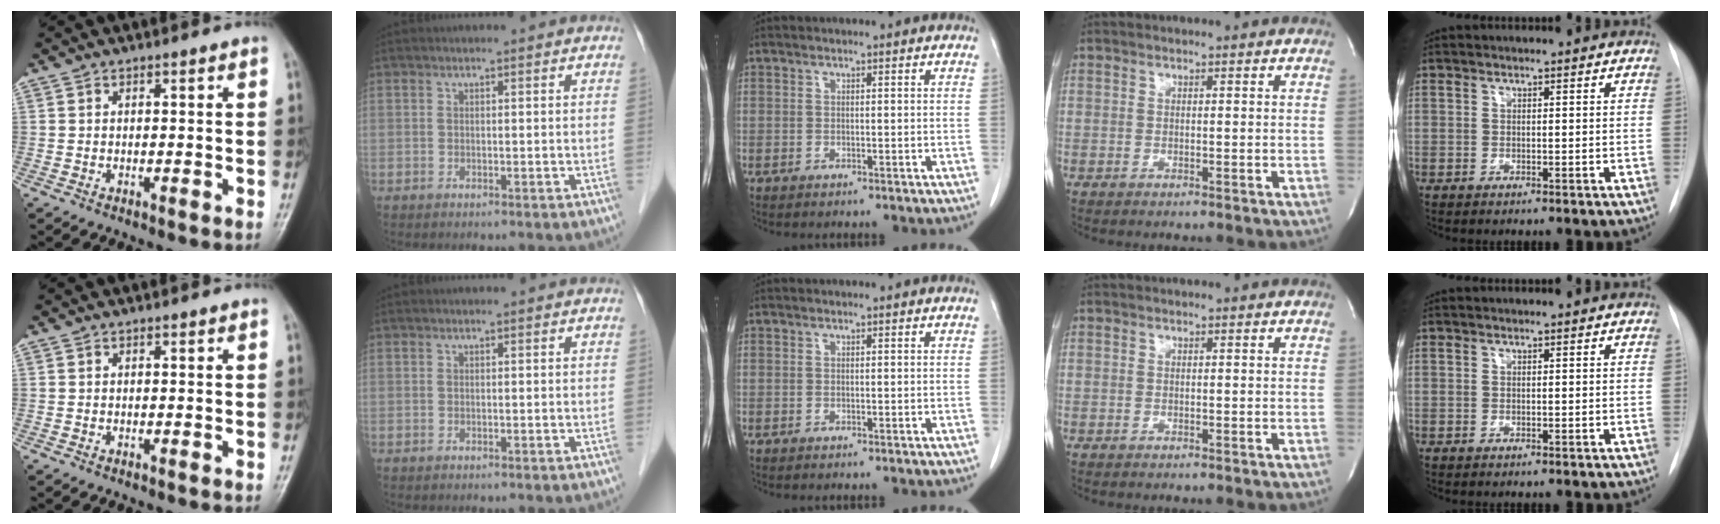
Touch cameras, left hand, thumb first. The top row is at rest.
{}